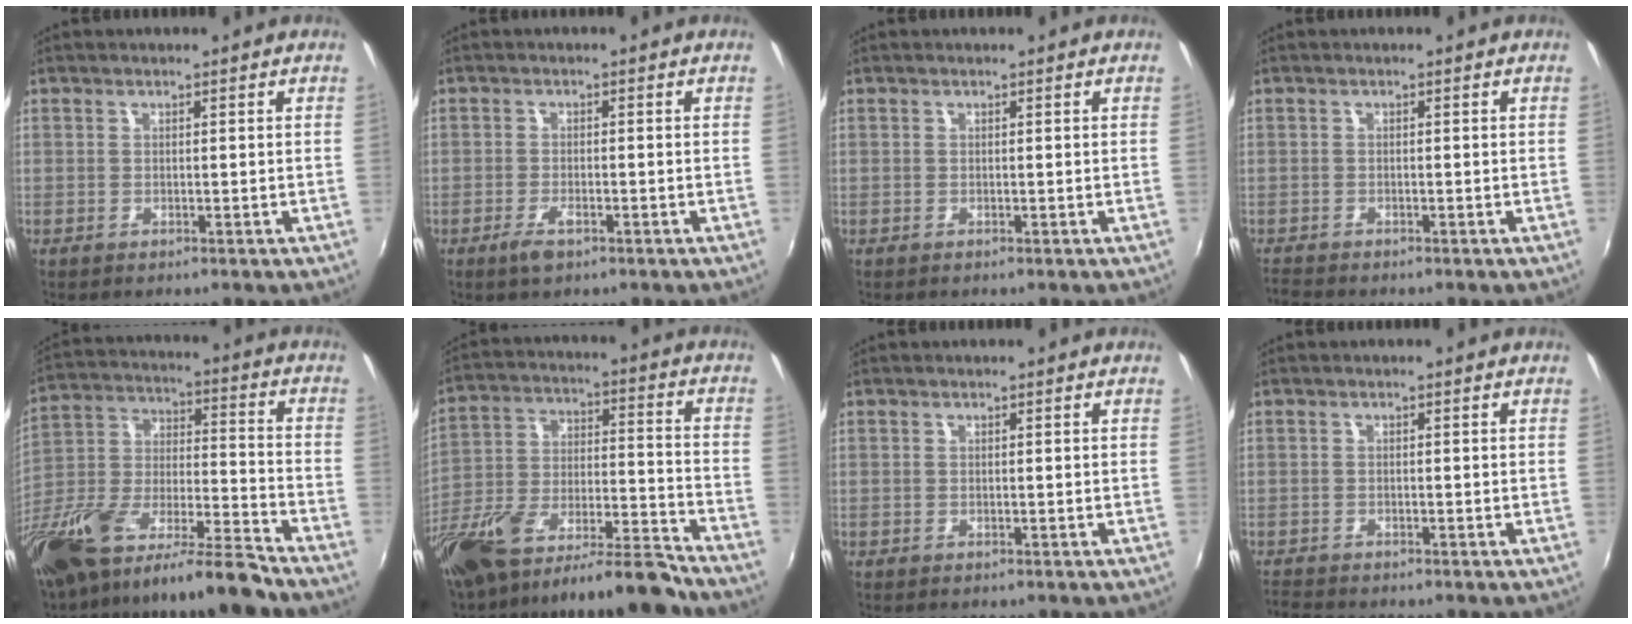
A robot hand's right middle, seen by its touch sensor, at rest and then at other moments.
{"total": 3.3, "force": [-2.0, 1.2, 2.3], "torque": [-0.053, -0.006, -0.039]}
{"total": 0.0}
{"total": 2.1, "force": [-2.1, 0.2, 0.3], "torque": [-0.014, -0.014, -0.045]}
{"total": 20.5, "force": [-15.6, 3.8, 12.8], "torque": [-0.249, -0.025, -0.286]}
{"total": 18.2, "force": [-14.3, 4.4, 10.3], "torque": [-0.196, -0.021, -0.239]}
{"total": 0.0}
{"total": 2.5, "force": [-2.5, 0.3, 0.4], "torque": [-0.020, -0.015, -0.052]}